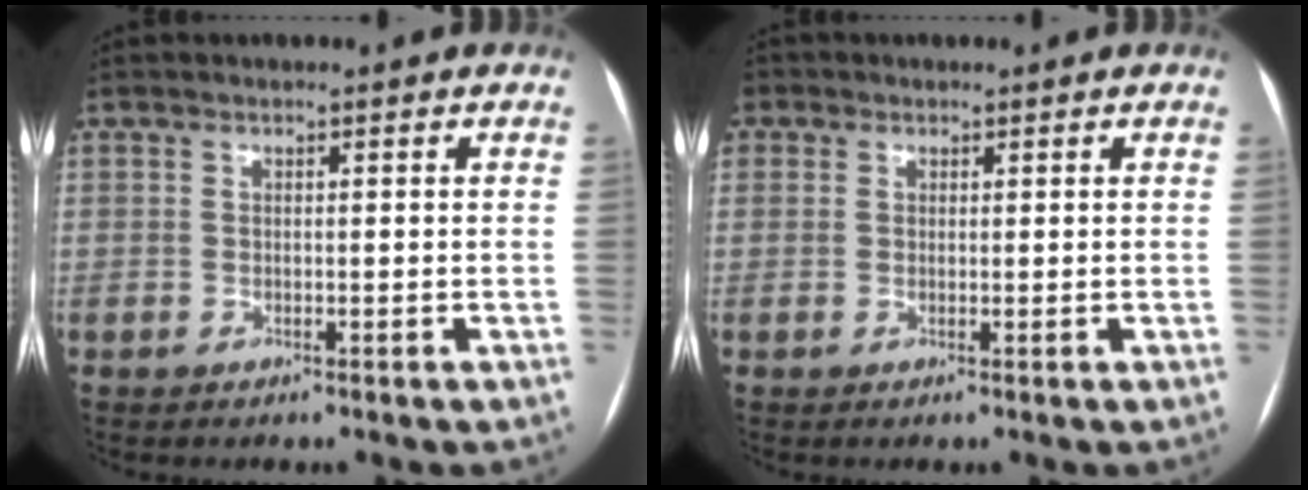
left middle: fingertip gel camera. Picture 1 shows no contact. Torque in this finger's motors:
{"motor_torque": [0.65, -0.59, 0.64, 0.11]}